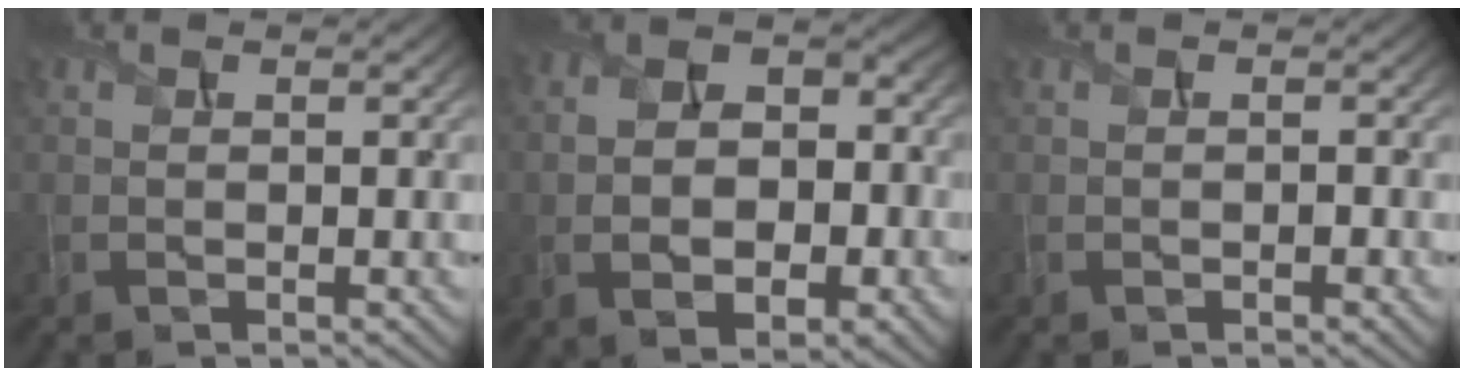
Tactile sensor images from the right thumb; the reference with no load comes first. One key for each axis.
{"total": 8.9, "fx": -2.0, "fy": 6.0, "fz": 6.3, "tx": -0.105, "ty": -0.014, "tz": -0.031}
{"total": 0.7, "fx": -0.5, "fy": 0.3, "fz": 0.3, "tx": -0.007, "ty": -0.003, "tz": -0.006}